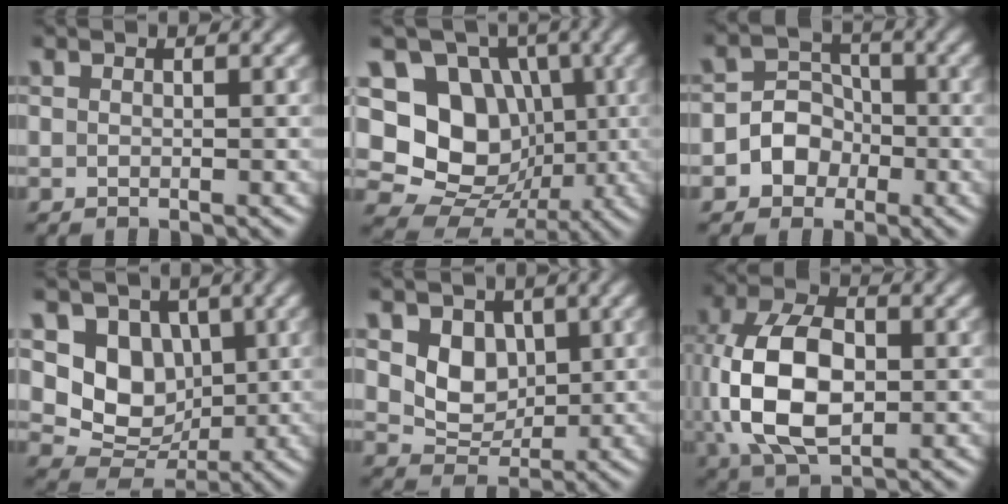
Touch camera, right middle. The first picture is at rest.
{"total": 13.7, "force": [1.1, 12.0, 6.6], "torque": [-0.129, 0.022, -0.003]}
{"total": 4.4, "force": [-1.5, 3.9, 1.5], "torque": [0.006, 0.013, -0.047]}
{"total": 6.5, "force": [1.4, 5.3, 3.5], "torque": [-0.055, -0.012, 0.018]}
{"total": 4.1, "force": [1.1, 3.2, 2.3], "torque": [-0.048, -0.011, 0.017]}
{"total": 10.7, "force": [-0.1, 6.7, 8.4], "torque": [-0.188, 0.000, 0.002]}